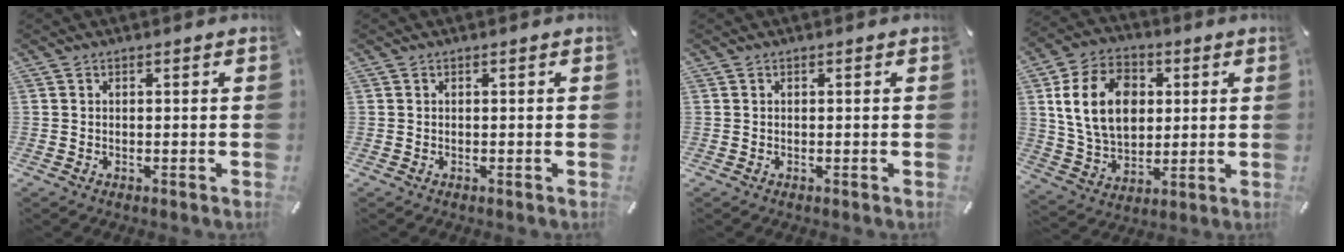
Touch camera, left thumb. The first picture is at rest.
{"total": 0.0}
{"total": 0.0}
{"total": 15.4, "force": [2.9, 11.6, 9.7], "torque": [-0.190, 0.008, 0.047]}